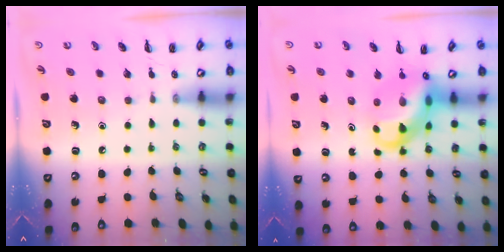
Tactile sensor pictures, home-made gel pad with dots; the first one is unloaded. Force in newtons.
{"total": 8.6, "press": 8.3, "slide": 2.3}